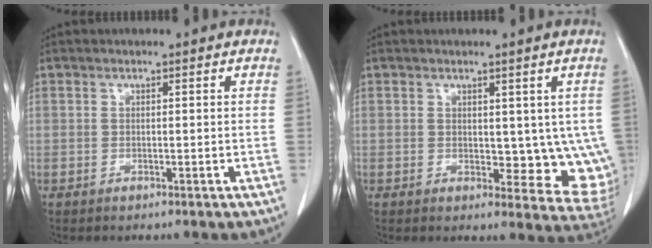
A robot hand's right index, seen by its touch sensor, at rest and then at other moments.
{"total": 8.4, "force": [0.7, 4.8, 6.8], "torque": [-0.056, -0.016, 0.016]}